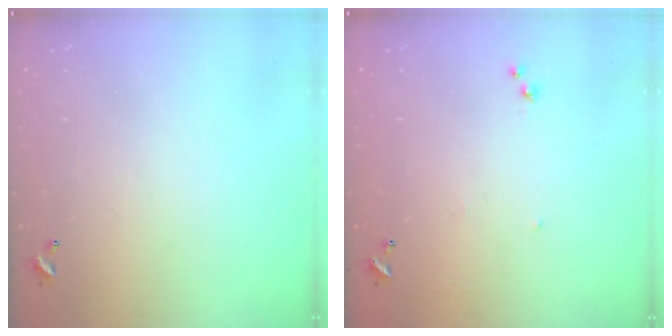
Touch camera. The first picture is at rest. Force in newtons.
{"total": 5.7, "press": 5.6, "slide": 0.8}